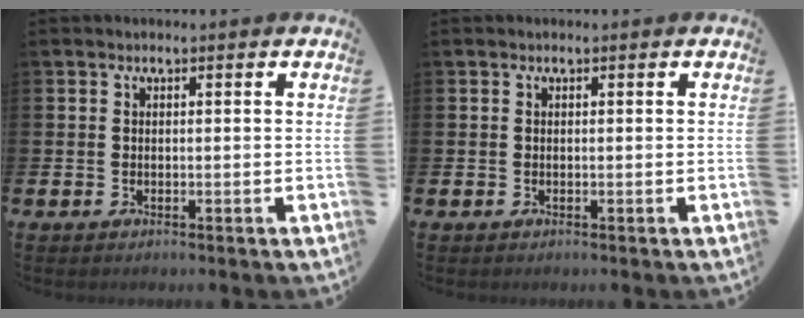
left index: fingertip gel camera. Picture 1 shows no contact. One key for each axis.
{"total": 0.0}